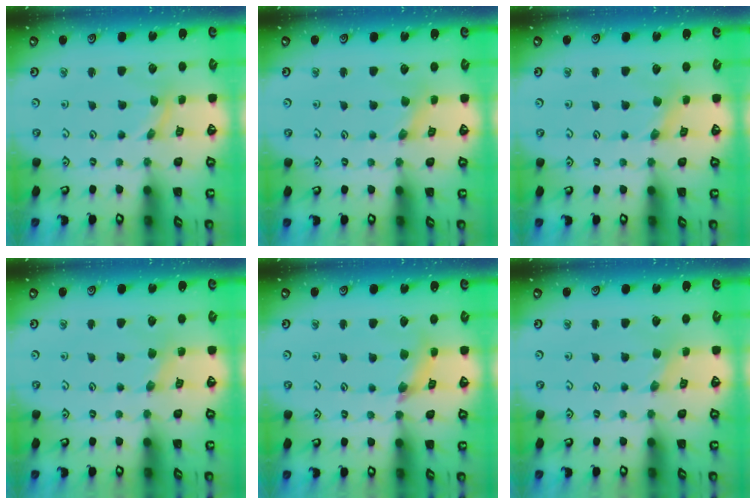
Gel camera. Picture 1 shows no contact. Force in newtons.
{"total": 0.9, "press": 0.9, "slide": 0.2}
{"total": 0.9, "press": 0.9, "slide": 0.2}
{"total": 2.2, "press": 2.1, "slide": 0.4}
{"total": 6.7, "press": 6.7, "slide": 0.6}
{"total": 0.0}